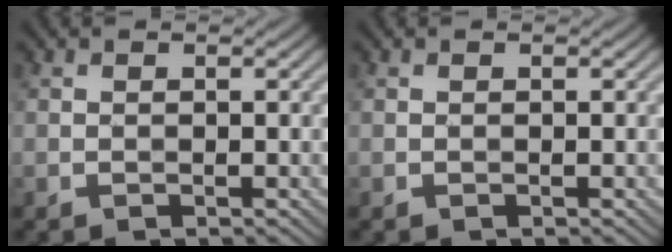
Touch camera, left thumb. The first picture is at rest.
{"total": 0.0}